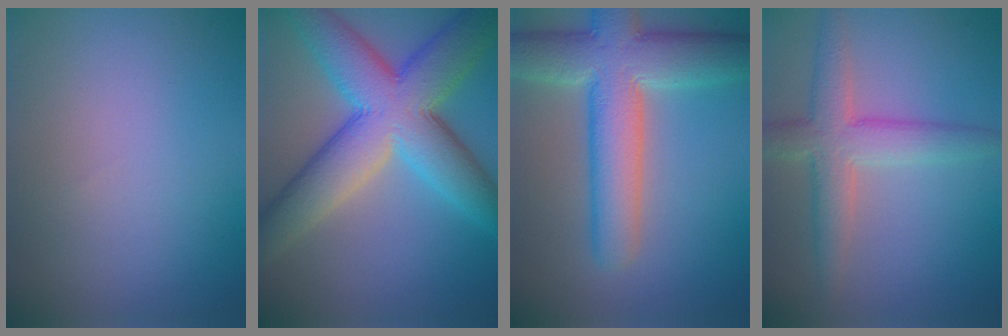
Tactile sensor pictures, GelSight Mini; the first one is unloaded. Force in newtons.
{"total": 11.1, "press": 11.1, "slide": 0.5}
{"total": 8.9, "press": 8.9, "slide": 0.5}
{"total": 4.8, "press": 4.8, "slide": 0.4}